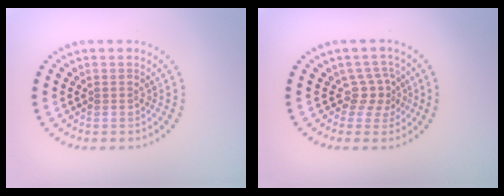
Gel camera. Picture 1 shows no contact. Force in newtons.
{"total": 2.2, "press": 1.5, "slide": 1.7}